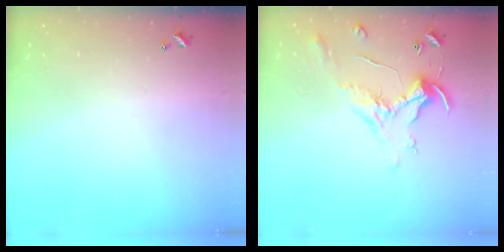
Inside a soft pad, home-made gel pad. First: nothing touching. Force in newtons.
{"total": 0.8, "press": 0.5, "slide": 0.6}